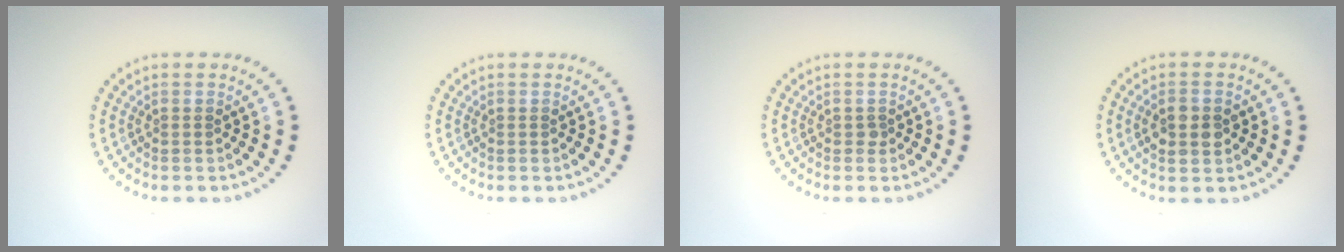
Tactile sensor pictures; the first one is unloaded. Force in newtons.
{"total": 0.0}
{"total": 0.5, "press": 0.4, "slide": 0.3}
{"total": 2.8, "press": 2.8, "slide": 0.2}